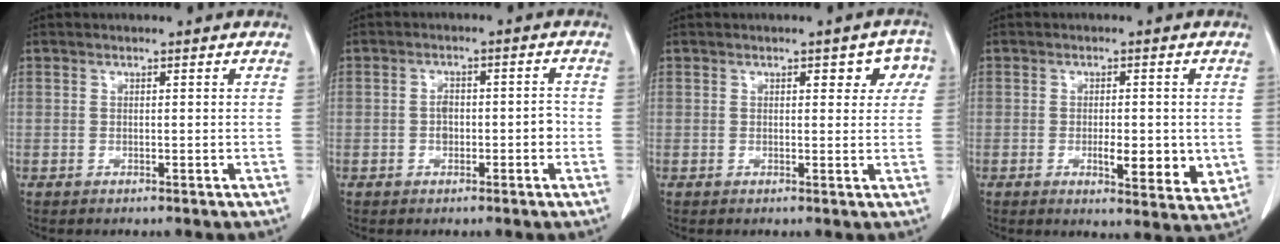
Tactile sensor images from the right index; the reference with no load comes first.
{"total": 3.2, "force": [-0.7, 1.8, 2.6], "torque": [-0.034, 0.016, -0.005]}
{"total": 4.5, "force": [1.7, 2.2, 3.5], "torque": [-0.024, 0.015, 0.015]}
{"total": 7.1, "force": [-0.9, 2.4, 6.7], "torque": [-0.093, -0.013, -0.008]}